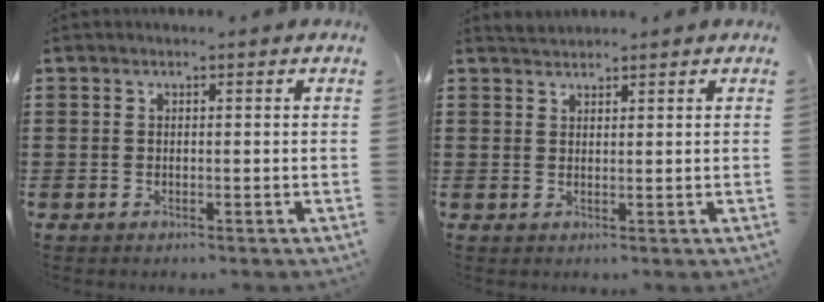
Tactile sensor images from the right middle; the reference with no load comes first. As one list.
[{"total": 1.0, "force": [1.0, 0.1, -0.1], "torque": [0.000, 0.005, 0.019]}]